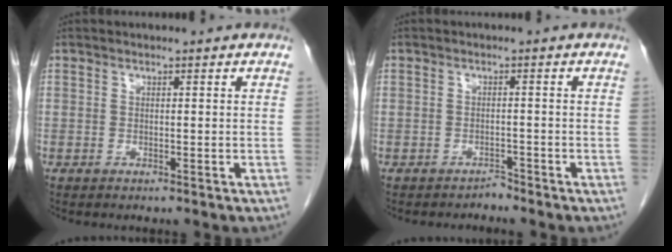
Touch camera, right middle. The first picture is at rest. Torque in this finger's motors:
{"motor_torque": [0.09, 0.04, -0.07, -0.02]}